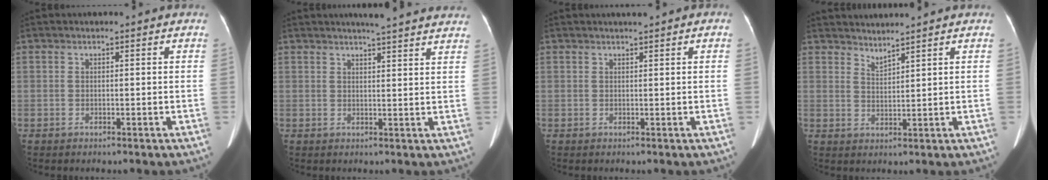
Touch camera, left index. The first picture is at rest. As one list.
[{"total": 11.7, "force": [10.5, 0.8, 5.1], "torque": [-0.058, 0.010, 0.113]}, {"total": 1.1, "force": [0.8, 0.2, 0.8], "torque": [-0.014, 0.008, 0.013]}, {"total": 2.7, "force": [2.7, -0.2, 0.4], "torque": [-0.003, 0.003, 0.048]}]